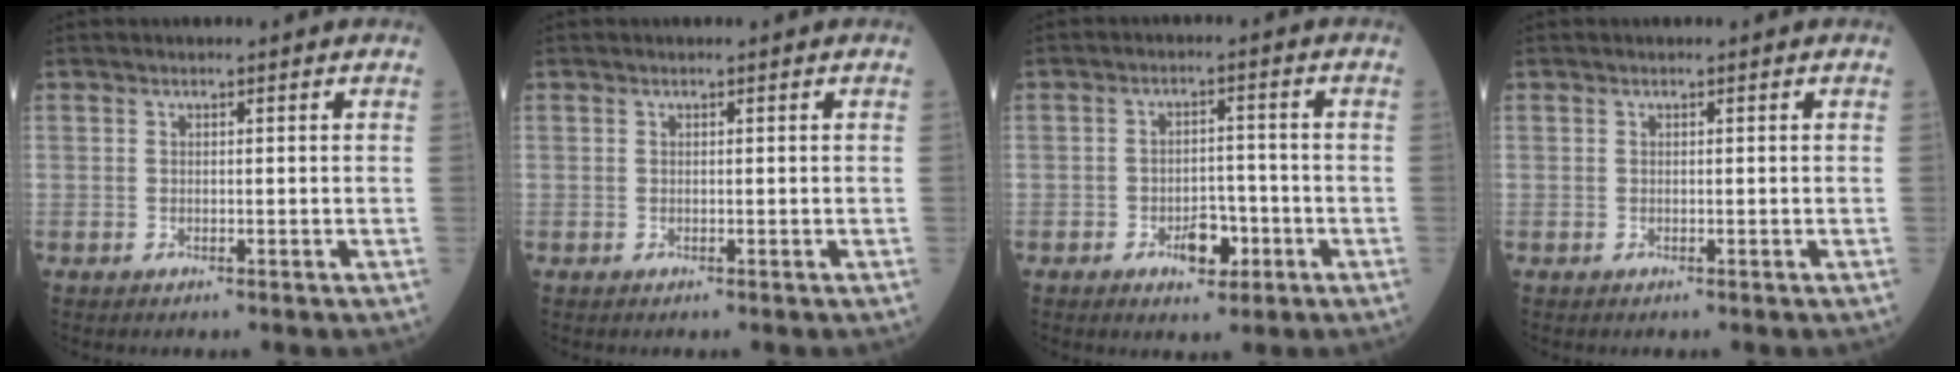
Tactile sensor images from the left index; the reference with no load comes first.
{"total": 0.0}
{"total": 4.9, "force": [-2.4, 2.6, 3.4], "torque": [-0.049, 0.008, -0.034]}
{"total": 0.0}